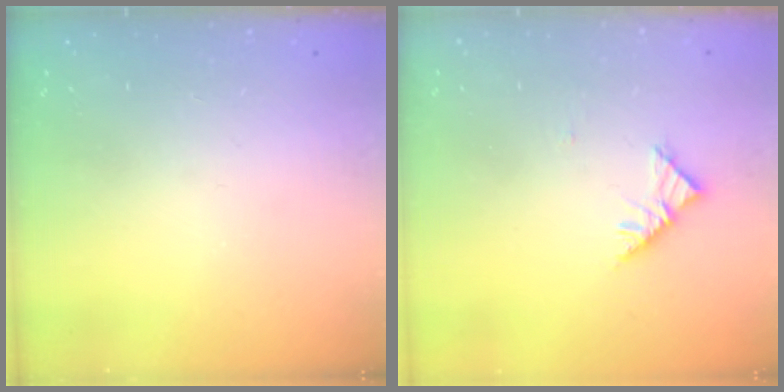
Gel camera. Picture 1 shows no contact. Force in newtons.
{"total": 4.5, "press": 4.3, "slide": 1.0}